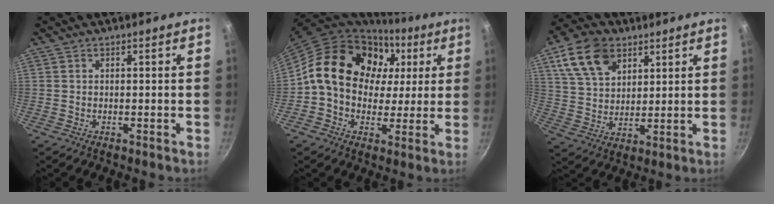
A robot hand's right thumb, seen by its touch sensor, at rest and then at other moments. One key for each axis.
{"total": 20.5, "fx": 5.0, "fy": 15.7, "fz": 12.1, "tx": -0.181, "ty": 0.019, "tz": 0.076}
{"total": 13.2, "fx": 6.6, "fy": 8.5, "fz": 7.7, "tx": -0.122, "ty": -0.008, "tz": 0.126}